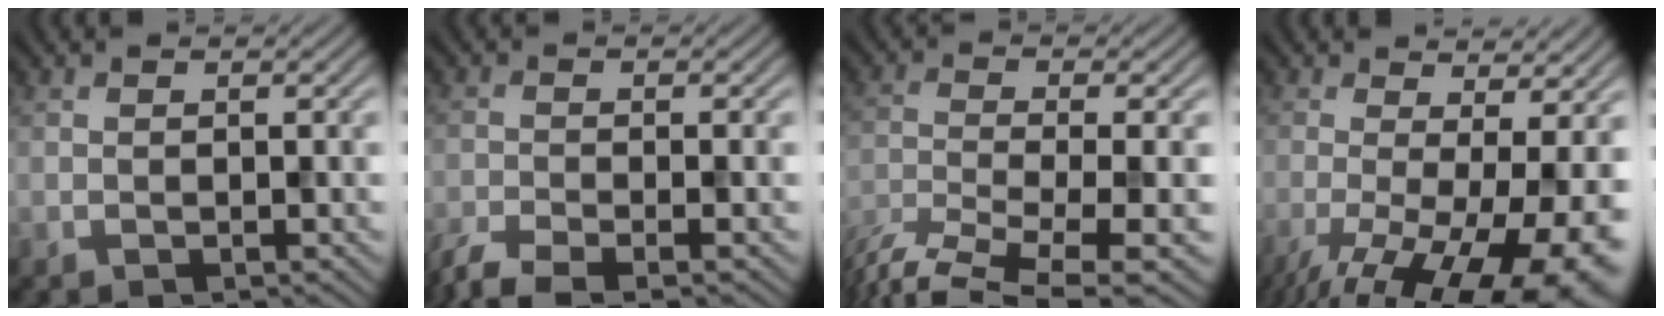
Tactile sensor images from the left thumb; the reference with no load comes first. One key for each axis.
{"total": 4.4, "fx": -3.5, "fy": 0.8, "fz": 2.6, "tx": -0.047, "ty": -0.011, "tz": -0.076}
{"total": 9.0, "fx": -6.6, "fy": 2.0, "fz": 5.7, "tx": -0.120, "ty": -0.022, "tz": -0.117}
{"total": 15.6, "fx": -5.8, "fy": 5.0, "fz": 13.6, "tx": -0.224, "ty": -0.028, "tz": -0.071}